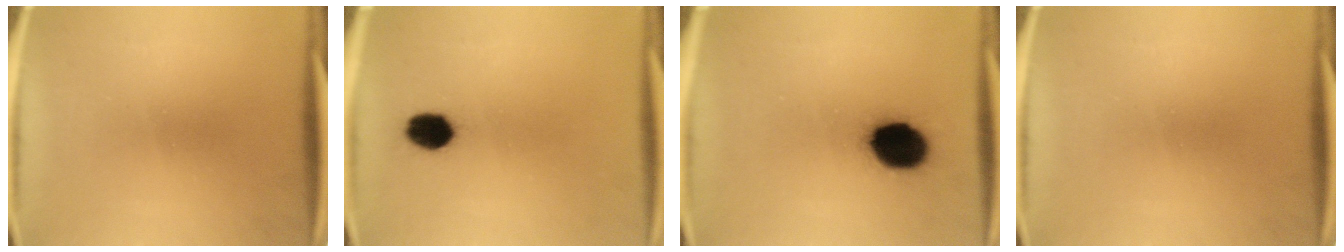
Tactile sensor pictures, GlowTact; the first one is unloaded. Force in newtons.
{"total": 5.8}
{"total": 11.9}
{"total": 0.0}